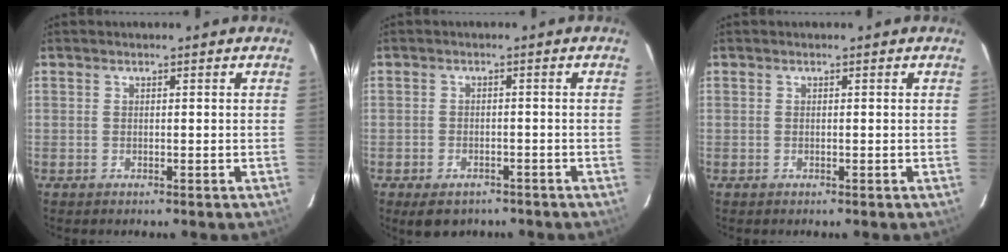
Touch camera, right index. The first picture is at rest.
{"total": 5.8, "force": [-4.1, 3.3, 2.4], "torque": [-0.052, -0.005, -0.054]}
{"total": 0.0}